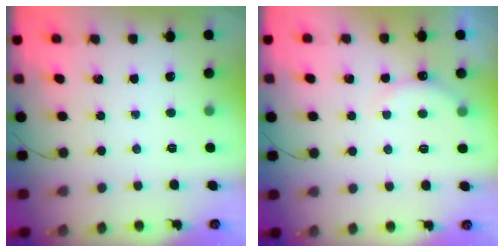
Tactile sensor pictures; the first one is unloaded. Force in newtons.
{"total": 8.1, "press": 8.0, "slide": 1.0}